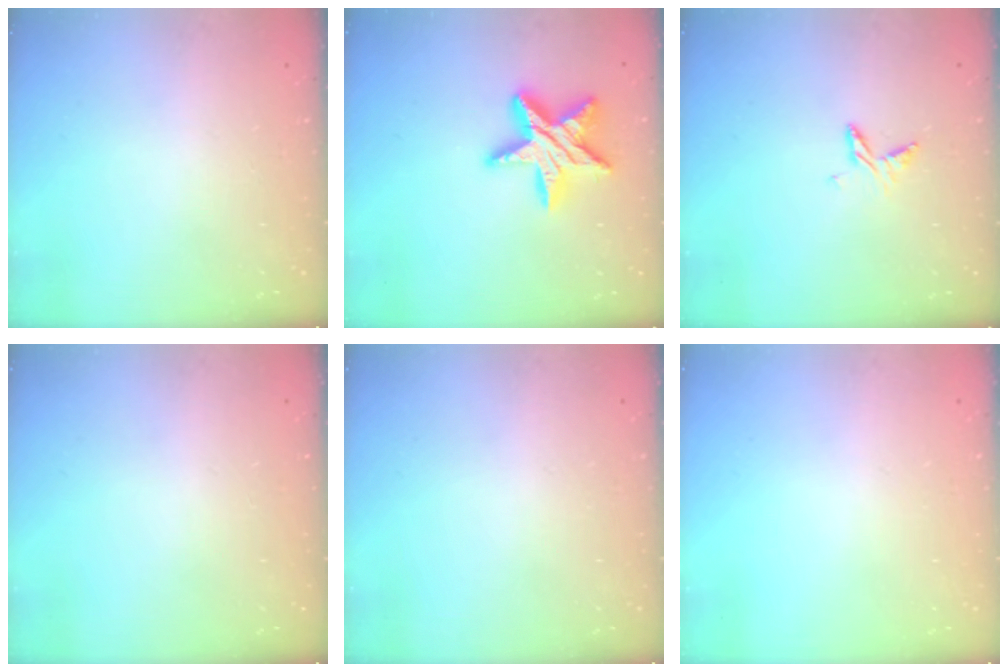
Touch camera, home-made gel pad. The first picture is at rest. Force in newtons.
{"total": 16.0, "press": 15.9, "slide": 1.0}
{"total": 7.0, "press": 6.9, "slide": 0.7}
{"total": 0.0}
{"total": 0.0}
{"total": 0.0}